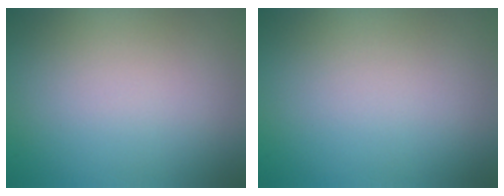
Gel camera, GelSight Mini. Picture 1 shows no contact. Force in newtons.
{"total": 0.0}